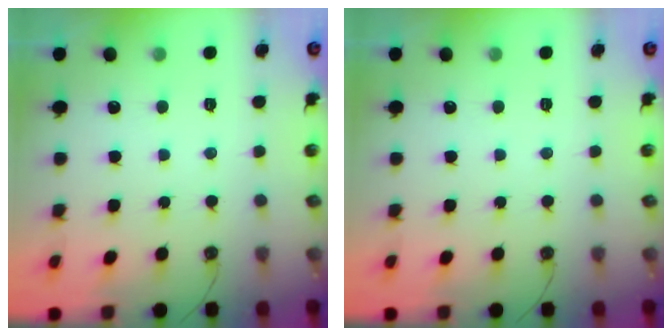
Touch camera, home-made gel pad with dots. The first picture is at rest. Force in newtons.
{"total": 0.0}